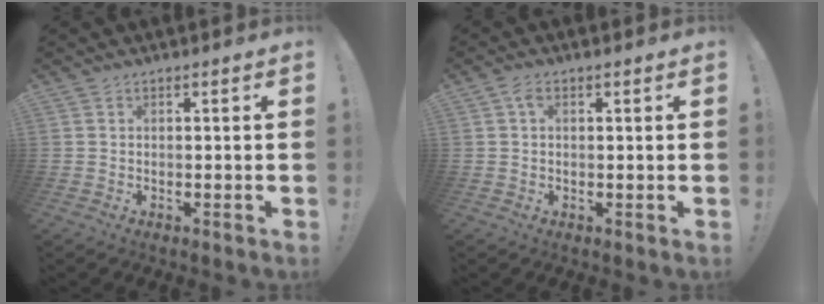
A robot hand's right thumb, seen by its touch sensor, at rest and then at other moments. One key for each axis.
{"total": 2.1, "fx": 0.7, "fy": 1.0, "fz": 1.8, "tx": -0.037, "ty": 0.002, "tz": 0.011}